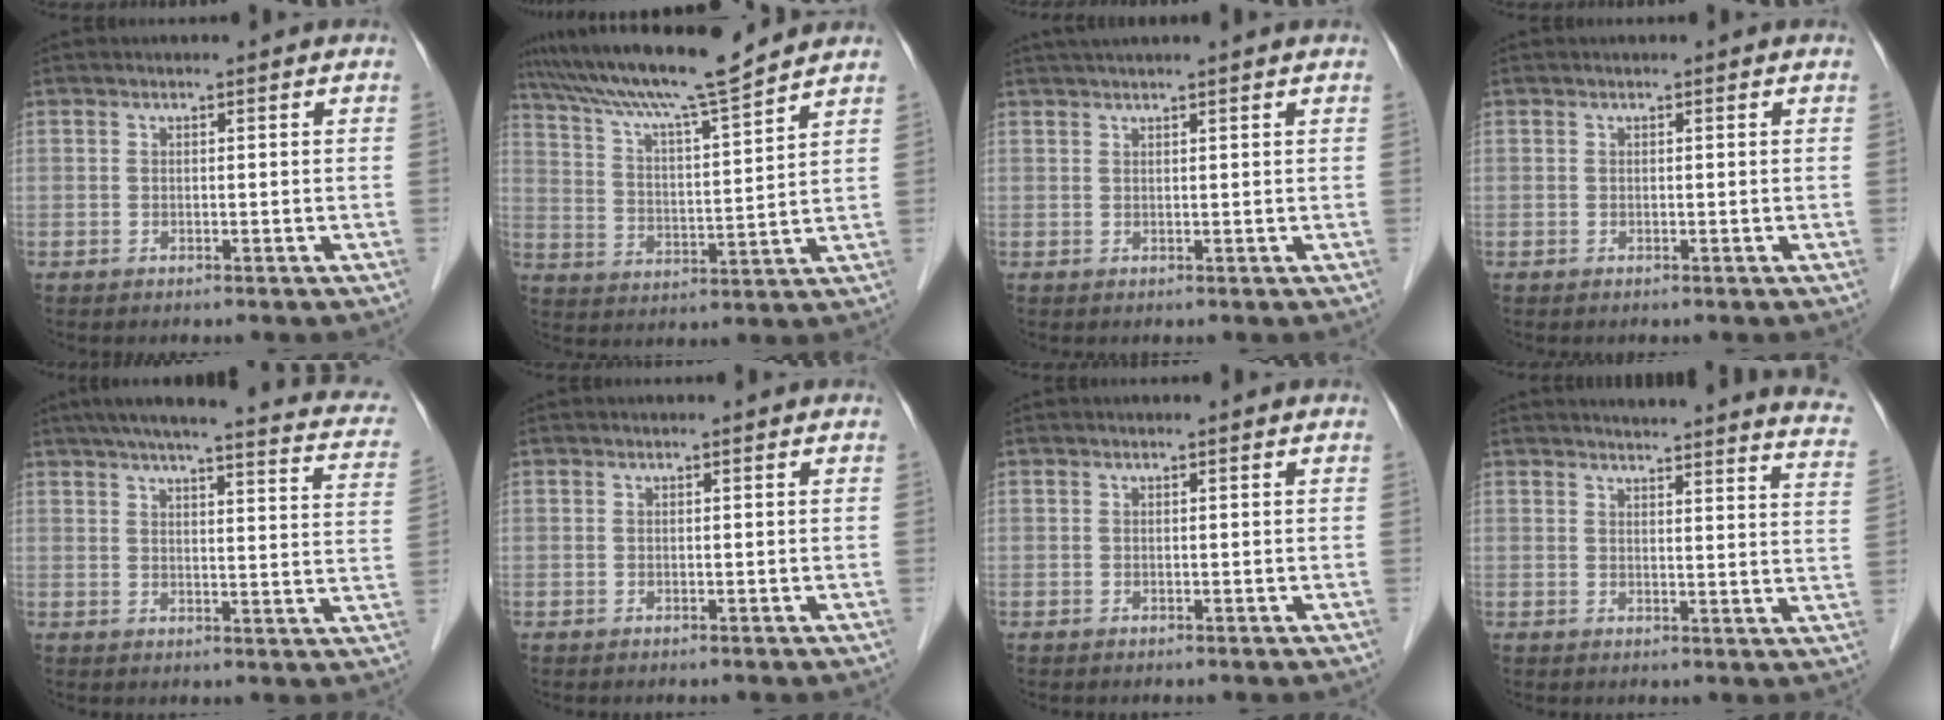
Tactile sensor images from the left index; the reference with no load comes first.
{"total": 14.4, "force": [12.7, -0.6, 6.9], "torque": [-0.128, 0.008, 0.212]}
{"total": 4.8, "force": [4.1, -0.8, 2.4], "torque": [-0.029, 0.034, 0.063]}
{"total": 0.0}
{"total": 23.6, "force": [19.3, 3.2, 13.2], "torque": [-0.180, 0.010, 0.219]}
{"total": 0.0}
{"total": 0.0}
{"total": 17.0, "force": [16.0, 0.5, 5.5], "torque": [-0.059, -0.071, 0.163]}